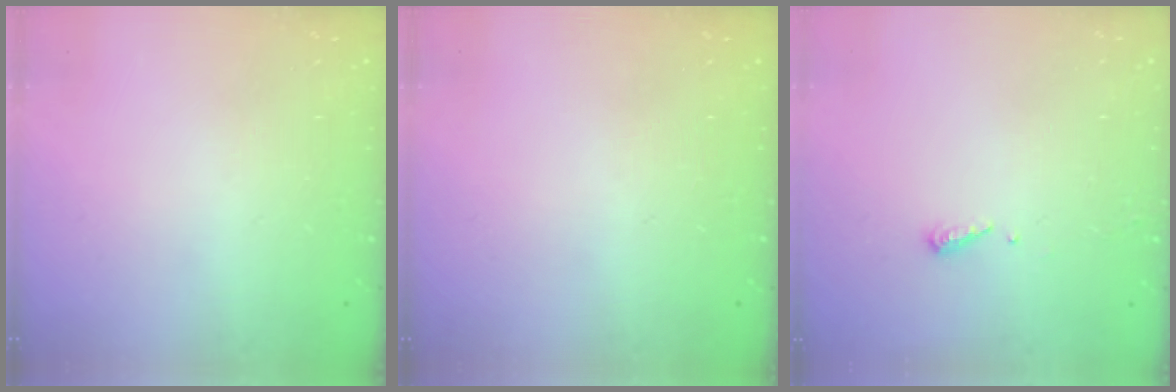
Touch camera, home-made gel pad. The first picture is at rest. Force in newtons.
{"total": 0.0}
{"total": 5.3, "press": 5.3, "slide": 0.5}